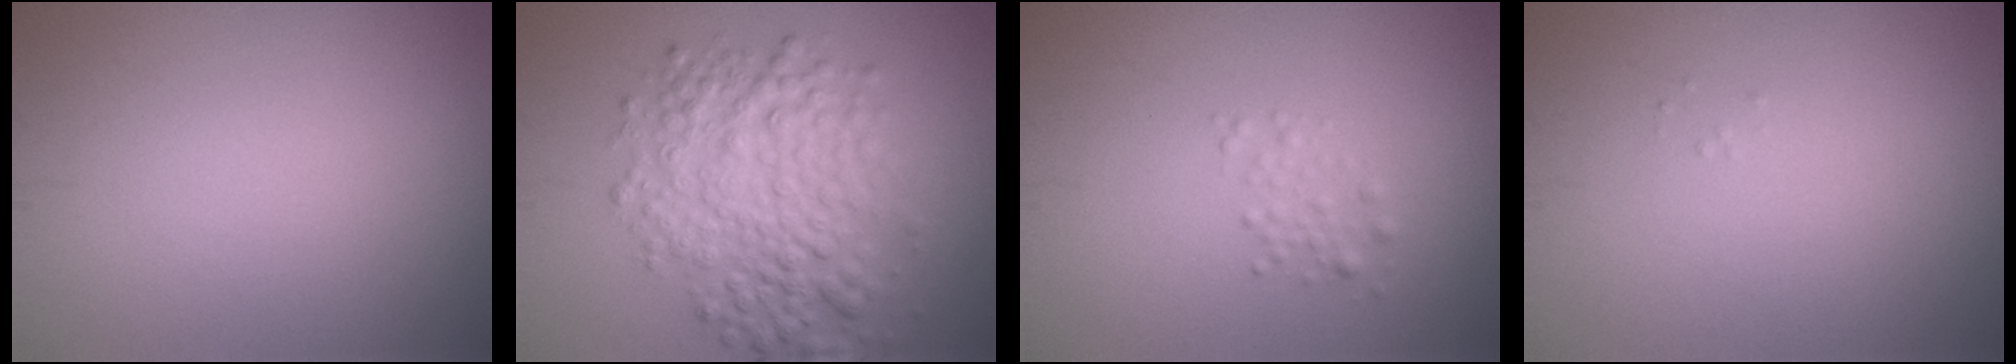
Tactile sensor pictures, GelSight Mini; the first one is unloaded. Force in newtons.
{"total": 5.8, "press": 5.8, "slide": 0.1}
{"total": 1.2, "press": 1.2, "slide": 0.0}
{"total": 0.0}